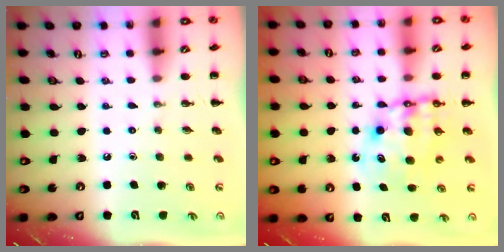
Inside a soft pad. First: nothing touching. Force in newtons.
{"total": 9.6, "press": 9.2, "slide": 2.8}